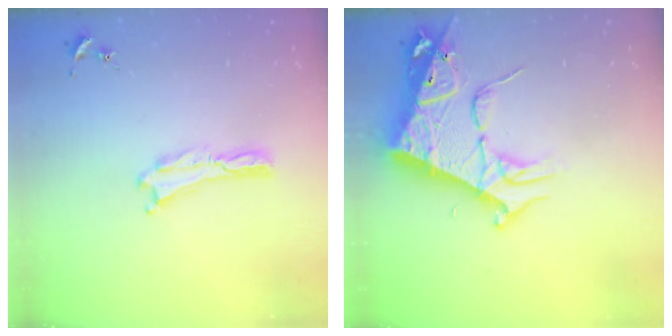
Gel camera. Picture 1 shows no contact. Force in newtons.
{"total": 10.3, "press": 10.2, "slide": 1.3}